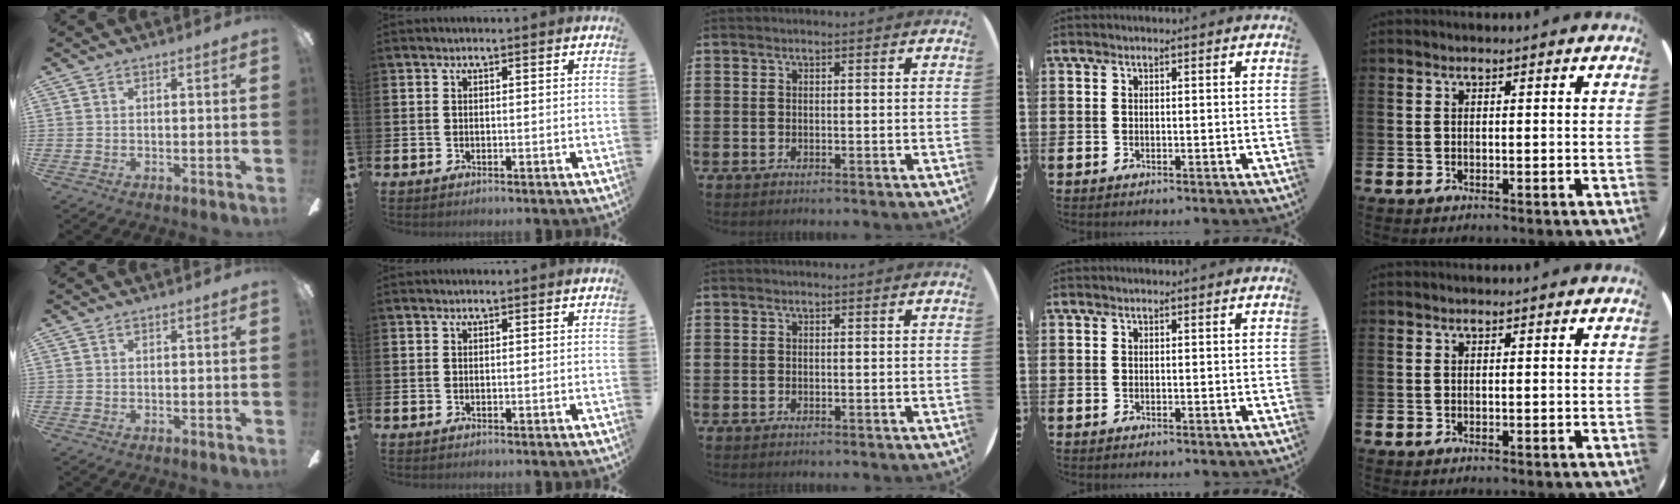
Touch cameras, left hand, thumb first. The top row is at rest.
{}